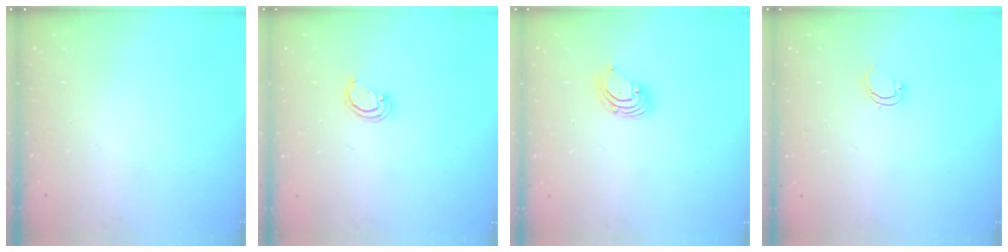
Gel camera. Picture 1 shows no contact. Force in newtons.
{"total": 2.1, "press": 2.1, "slide": 0.1}
{"total": 2.7, "press": 2.7, "slide": 0.3}
{"total": 3.7, "press": 3.7, "slide": 0.3}